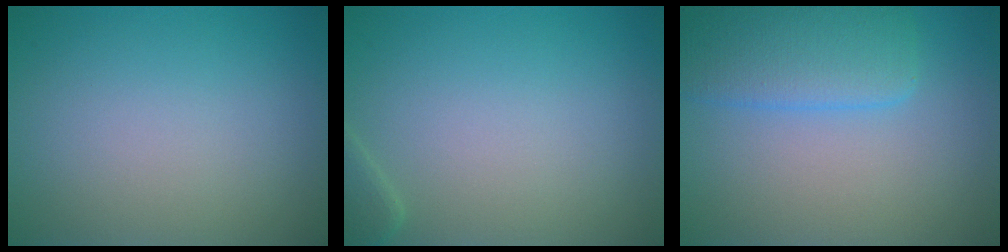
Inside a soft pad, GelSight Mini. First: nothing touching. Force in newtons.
{"total": 1.2, "press": 1.2, "slide": 0.1}
{"total": 4.8, "press": 4.8, "slide": 0.2}